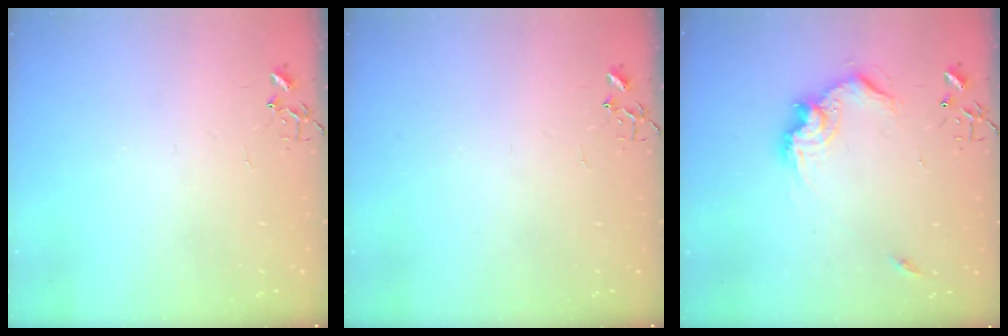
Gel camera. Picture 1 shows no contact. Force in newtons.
{"total": 0.0}
{"total": 13.8, "press": 13.7, "slide": 1.1}